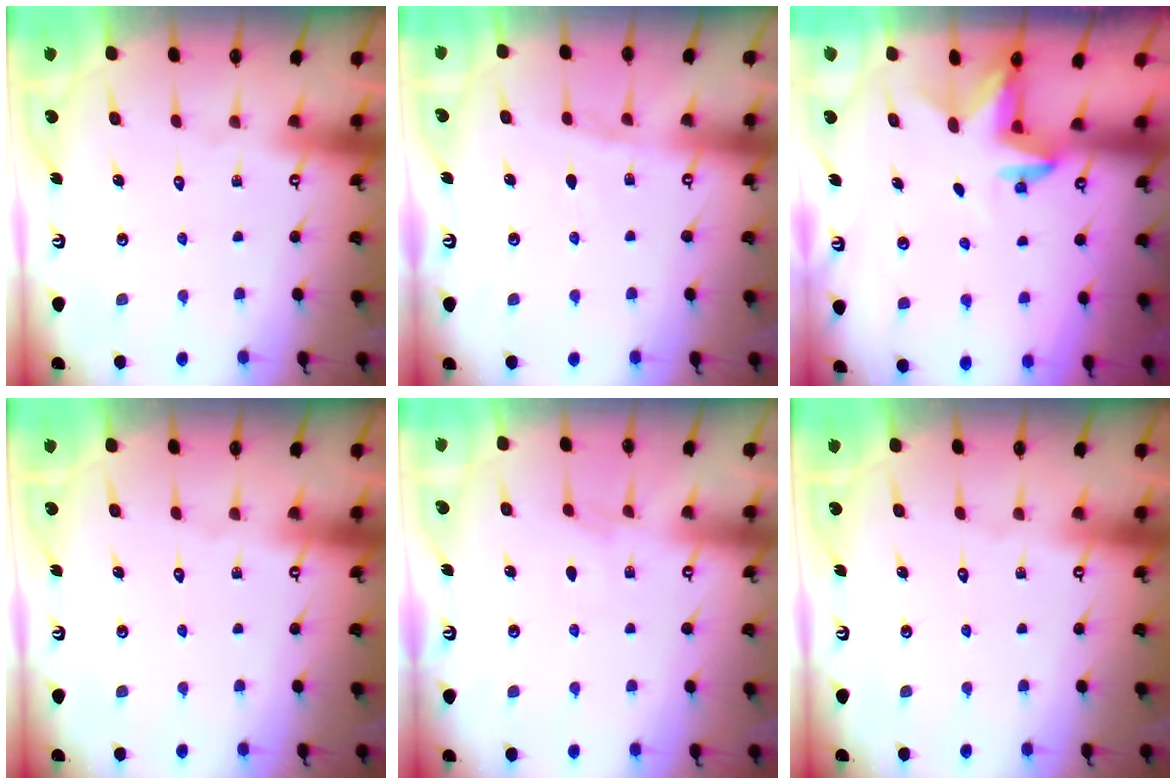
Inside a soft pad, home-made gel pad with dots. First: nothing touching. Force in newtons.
{"total": 4.7, "press": 4.7, "slide": 0.6}
{"total": 2.9, "press": 2.9, "slide": 0.7}
{"total": 0.0}
{"total": 2.8, "press": 2.8, "slide": 0.5}
{"total": 0.0}